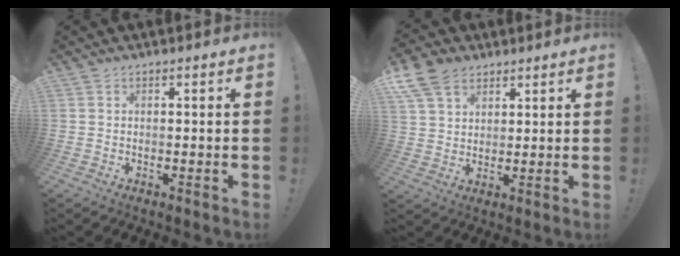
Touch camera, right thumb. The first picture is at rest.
{"total": 10.7, "force": [6.5, 7.2, 4.6], "torque": [-0.083, -0.031, 0.126]}